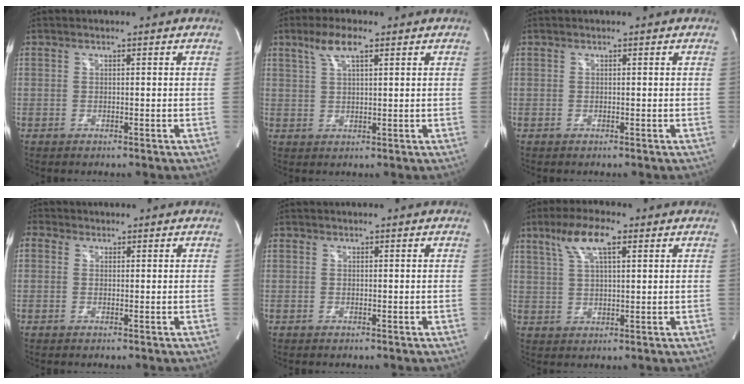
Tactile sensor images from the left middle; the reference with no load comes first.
{"total": 4.8, "force": [2.9, 1.0, 3.7], "torque": [-0.080, 0.012, 0.058]}
{"total": 0.0}
{"total": 0.8, "force": [0.1, 0.6, -0.4], "torque": [0.007, 0.001, 0.000]}
{"total": 1.7, "force": [-0.6, -1.0, -1.2], "torque": [0.028, -0.010, -0.011]}
{"total": 7.4, "force": [3.9, 1.8, 6.0], "torque": [-0.125, 0.020, 0.075]}